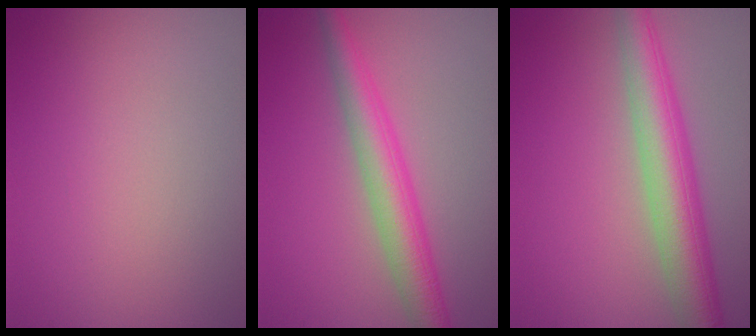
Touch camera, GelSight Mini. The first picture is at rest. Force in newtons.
{"total": 4.7, "press": 4.7, "slide": 0.1}
{"total": 6.4, "press": 6.4, "slide": 0.2}